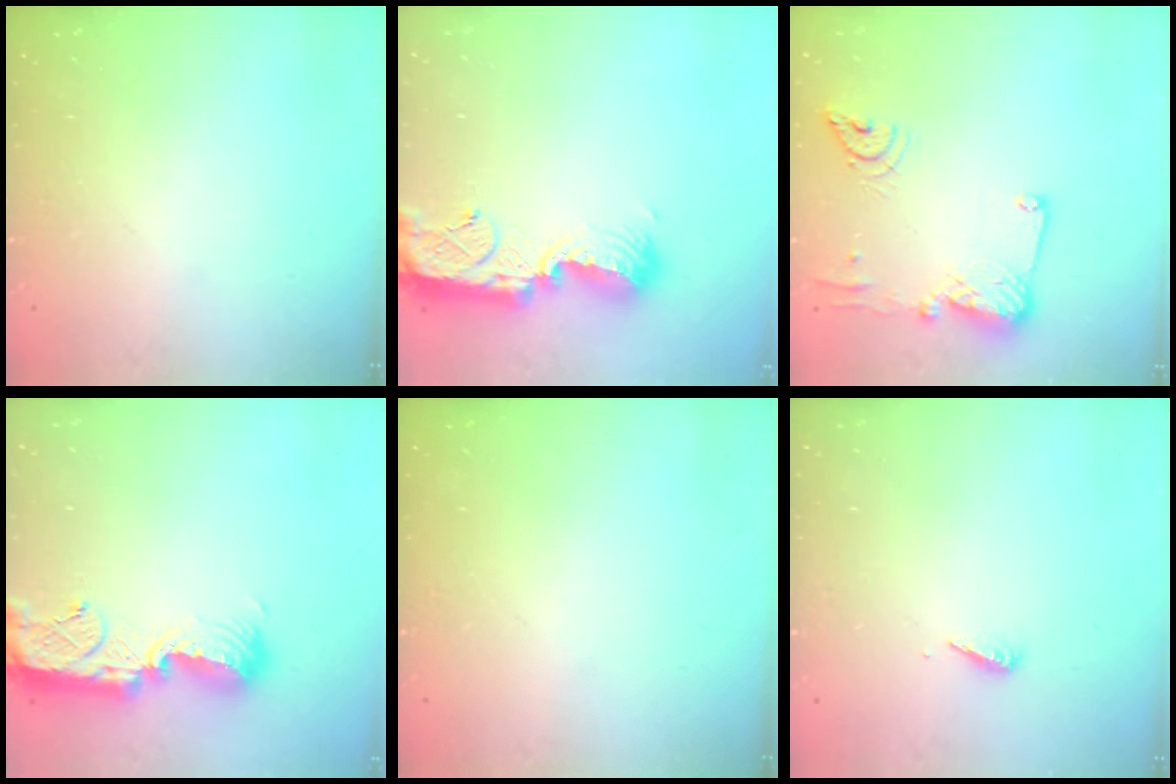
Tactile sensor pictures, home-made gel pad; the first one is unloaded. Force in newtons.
{"total": 13.1, "press": 13.1, "slide": 0.8}
{"total": 14.2, "press": 14.0, "slide": 1.8}
{"total": 13.1, "press": 13.1, "slide": 0.8}
{"total": 0.0}
{"total": 2.8, "press": 2.8, "slide": 0.2}